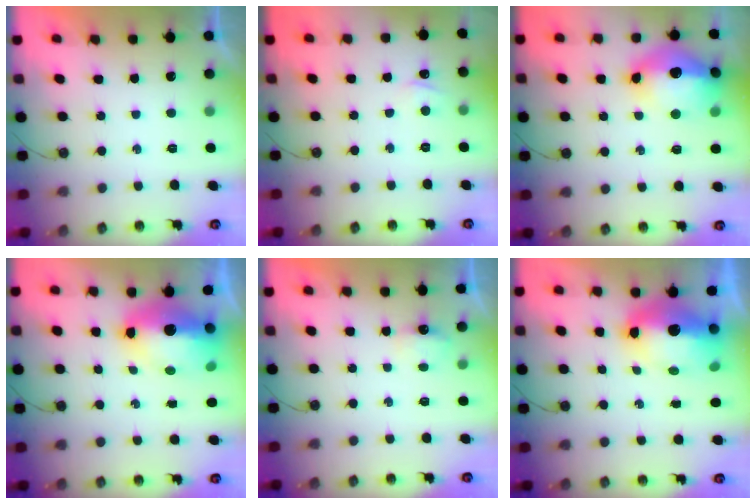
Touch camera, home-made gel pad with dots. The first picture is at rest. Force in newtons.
{"total": 2.4, "press": 2.4, "slide": 0.3}
{"total": 22.5, "press": 18.8, "slide": 12.4}
{"total": 12.5, "press": 12.4, "slide": 1.1}
{"total": 3.8, "press": 3.8, "slide": 0.6}
{"total": 12.4, "press": 12.3, "slide": 1.1}